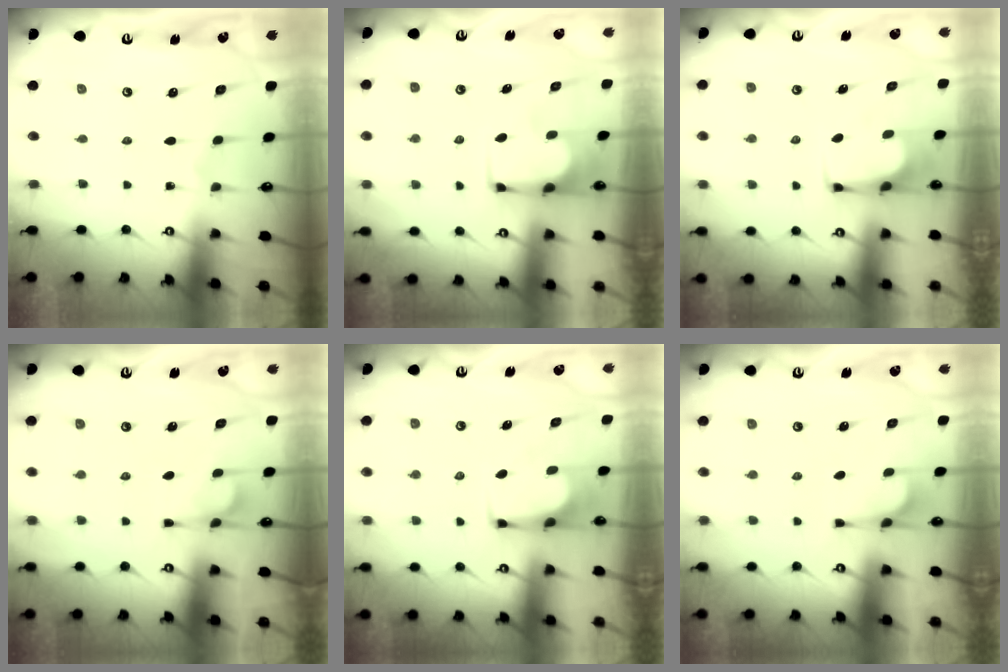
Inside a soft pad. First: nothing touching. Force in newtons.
{"total": 1.5, "press": 1.5, "slide": 0.1}
{"total": 4.0, "press": 4.0, "slide": 0.3}
{"total": 1.9, "press": 1.4, "slide": 1.2}
{"total": 4.0, "press": 4.0, "slide": 0.4}
{"total": 1.2, "press": 0.4, "slide": 1.1}